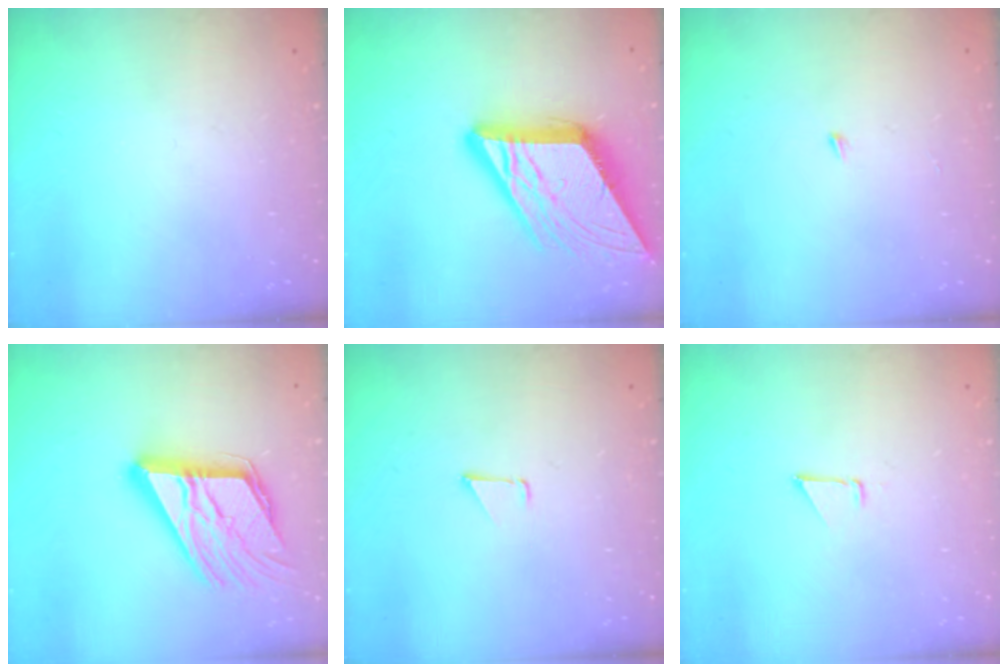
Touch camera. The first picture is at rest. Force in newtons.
{"total": 18.7, "press": 18.6, "slide": 2.1}
{"total": 3.3, "press": 3.3, "slide": 0.2}
{"total": 20.2, "press": 20.1, "slide": 2.1}
{"total": 0.9, "press": 0.8, "slide": 0.1}
{"total": 1.9, "press": 1.9, "slide": 0.0}